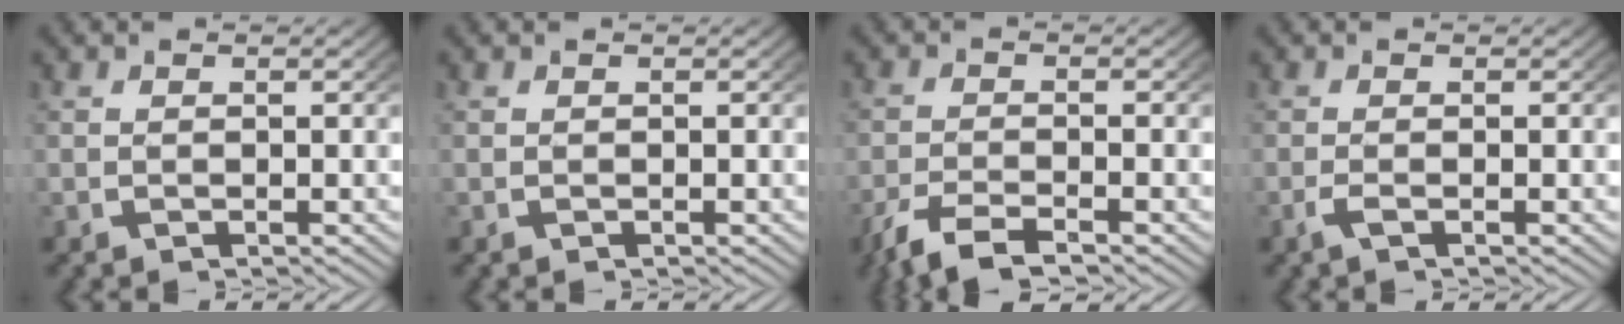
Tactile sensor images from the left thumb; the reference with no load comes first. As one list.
[{"total": 0.0}, {"total": 4.4, "force": [-3.3, 1.8, 2.3], "torque": [-0.057, -0.012, -0.055]}, {"total": 1.1, "force": [-0.7, 0.2, 0.9], "torque": [-0.023, -0.002, -0.015]}]